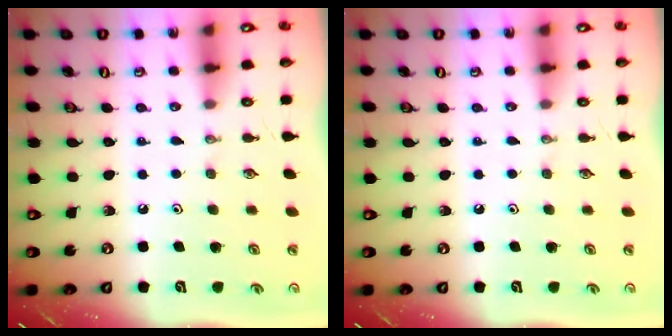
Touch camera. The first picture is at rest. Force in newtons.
{"total": 0.0}